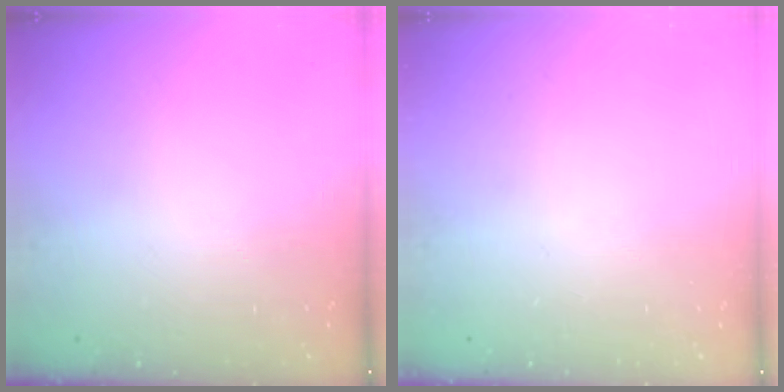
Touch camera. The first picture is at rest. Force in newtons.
{"total": 0.0}